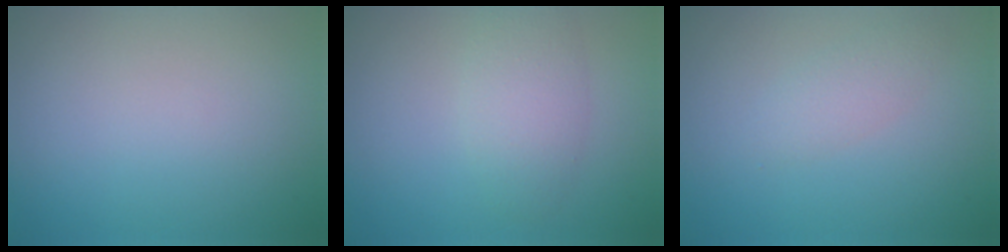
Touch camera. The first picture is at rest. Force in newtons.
{"total": 3.2, "press": 3.2, "slide": 0.0}
{"total": 1.6, "press": 1.6, "slide": 0.1}